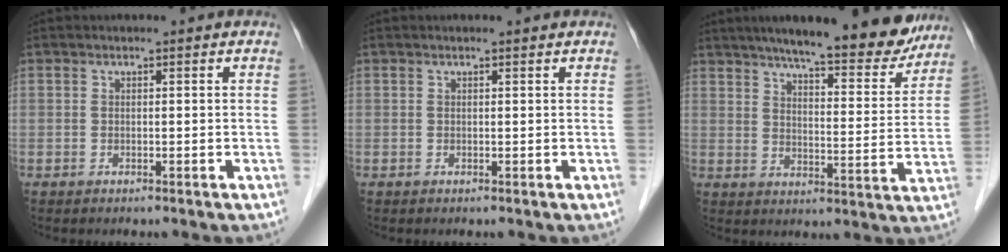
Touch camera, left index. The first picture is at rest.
{"total": 0.5, "force": [0.5, -0.1, 0.3], "torque": [-0.009, 0.002, 0.008]}
{"total": 19.5, "force": [16.5, 3.1, 9.9], "torque": [-0.136, -0.009, 0.215]}